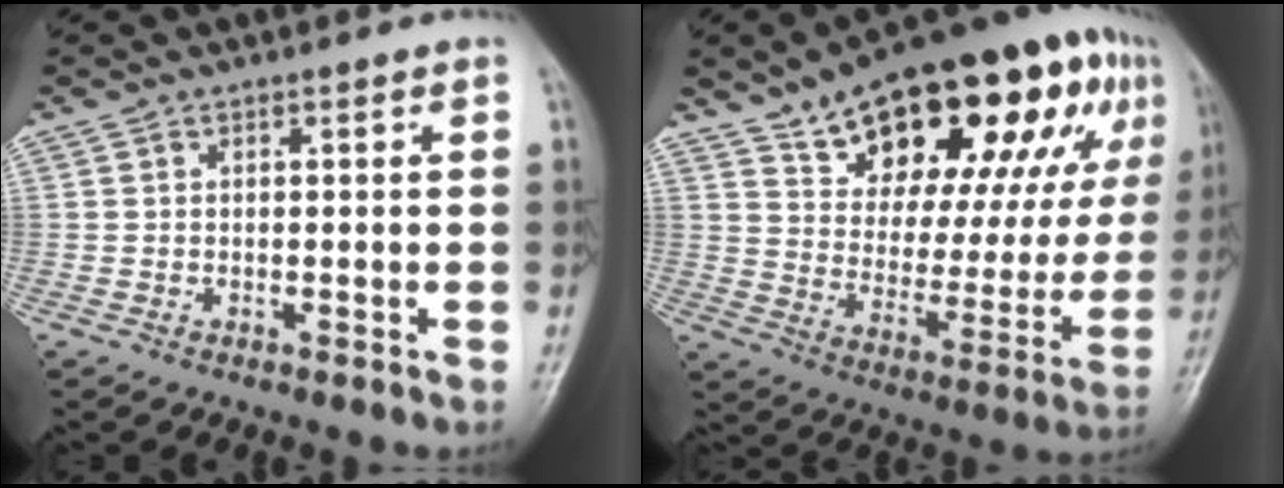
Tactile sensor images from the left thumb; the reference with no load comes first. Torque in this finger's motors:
{"motor_torque": [1.89, 2.03, 1.52, -1.25, 0.41]}